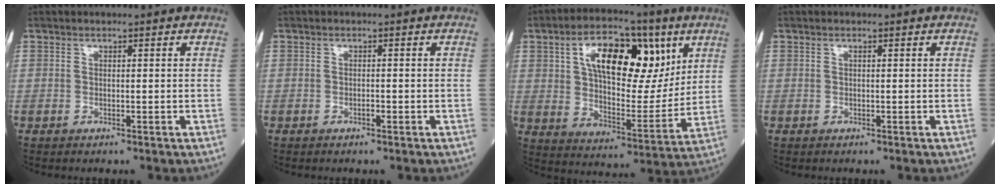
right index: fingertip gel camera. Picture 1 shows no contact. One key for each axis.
{"total": 0.6, "fx": -0.3, "fy": 0.2, "fz": 0.5, "tx": -0.010, "ty": 0.001, "tz": -0.006}
{"total": 18.4, "fx": 7.4, "fy": 8.1, "fz": 14.8, "tx": -0.240, "ty": 0.018, "tz": 0.121}
{"total": 0.0}